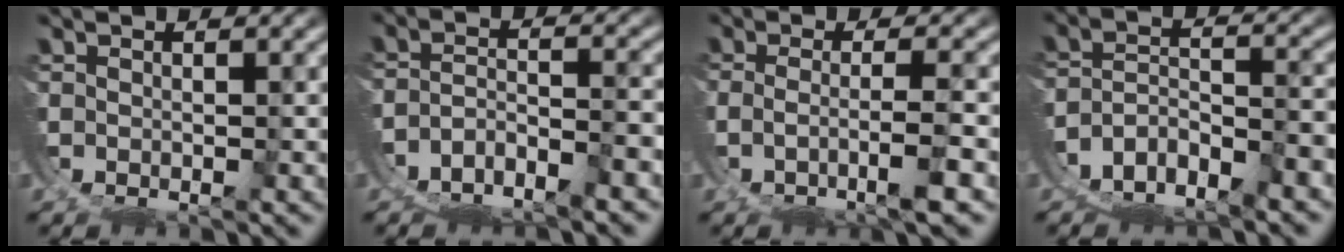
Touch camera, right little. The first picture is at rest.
{"total": 7.7, "force": [-5.3, 5.3, 1.9], "torque": [-0.048, -0.026, -0.087]}
{"total": 4.4, "force": [-0.8, 1.9, 3.9], "torque": [-0.062, -0.005, -0.018]}
{"total": 11.0, "force": [-6.2, 8.6, 2.8], "torque": [-0.088, -0.041, -0.104]}